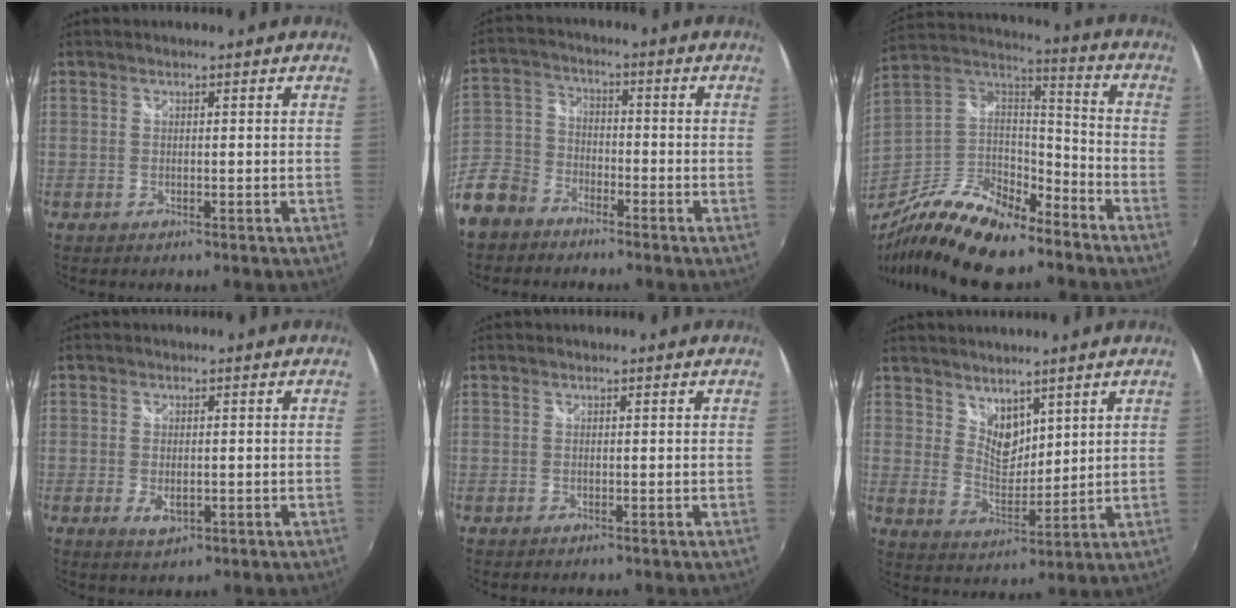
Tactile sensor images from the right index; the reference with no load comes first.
{"total": 13.6, "force": [-8.3, 9.5, 5.0], "torque": [-0.148, 0.020, -0.164]}
{"total": 23.1, "force": [-16.5, 8.4, 13.8], "torque": [-0.278, -0.021, -0.292]}
{"total": 3.3, "force": [-0.8, 1.9, 2.6], "torque": [-0.046, -0.008, -0.010]}
{"total": 0.0}
{"total": 6.2, "force": [4.7, 3.3, 2.4], "torque": [-0.030, -0.003, 0.089]}